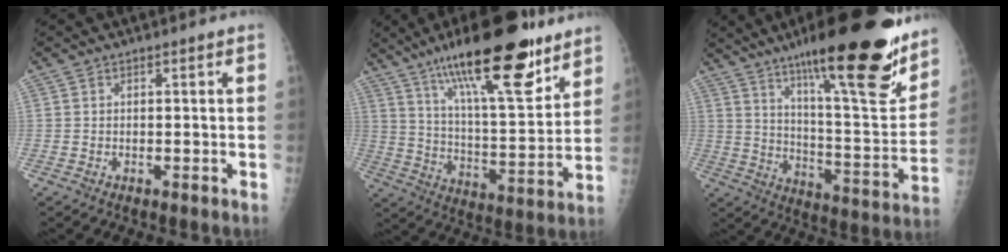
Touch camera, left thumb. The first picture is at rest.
{"total": 24.4, "force": [15.5, 6.7, 17.6], "torque": [-0.263, -0.060, 0.254]}
{"total": 28.7, "force": [18.7, 6.0, 20.9], "torque": [-0.285, -0.074, 0.287]}